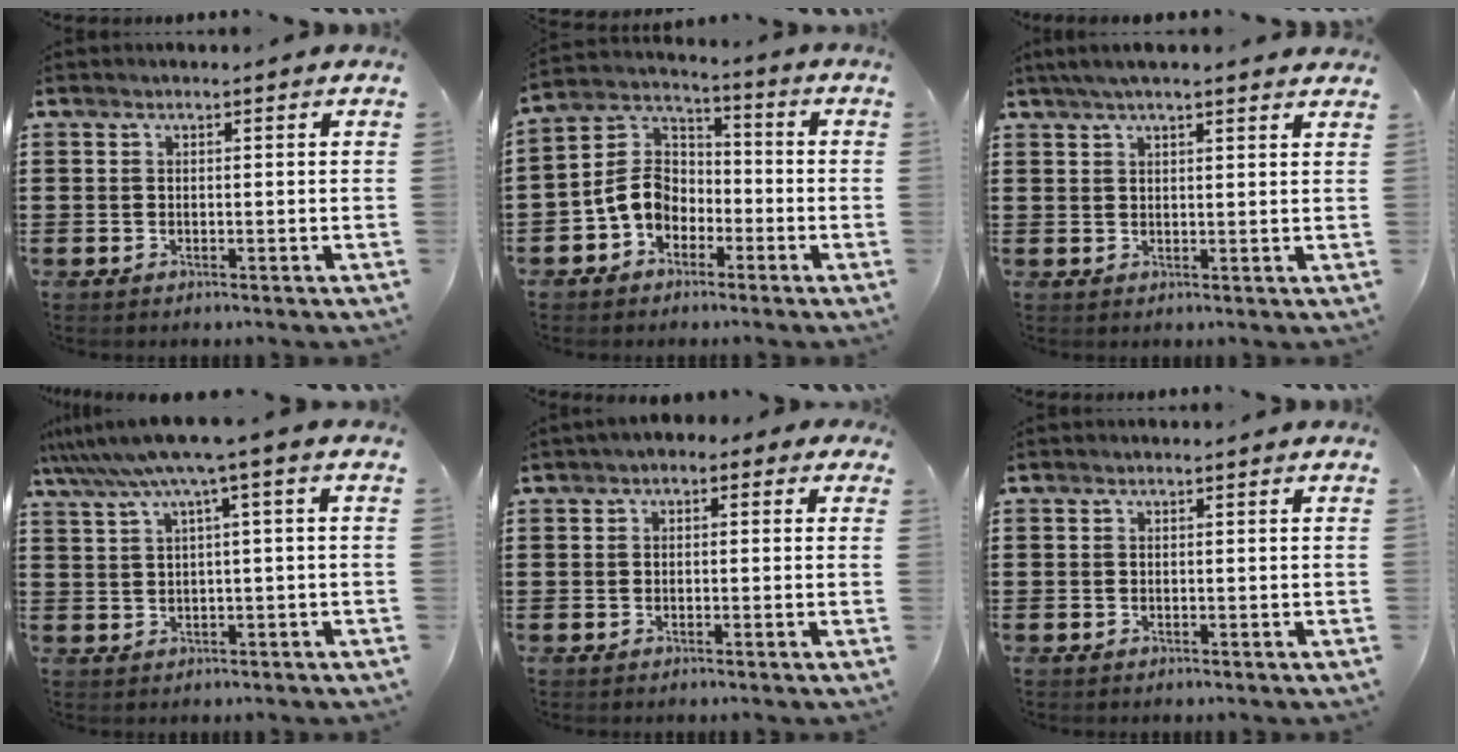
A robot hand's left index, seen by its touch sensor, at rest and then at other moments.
{"total": 7.4, "force": [-2.8, 5.9, 3.5], "torque": [-0.109, 0.010, -0.063]}
{"total": 3.4, "force": [2.8, 0.3, 1.9], "torque": [-0.043, 0.004, 0.050]}
{"total": 5.8, "force": [2.3, -0.7, 5.3], "torque": [-0.106, -0.018, 0.038]}
{"total": 1.5, "force": [-0.5, 1.0, 1.0], "torque": [-0.022, 0.006, -0.012]}
{"total": 0.0}